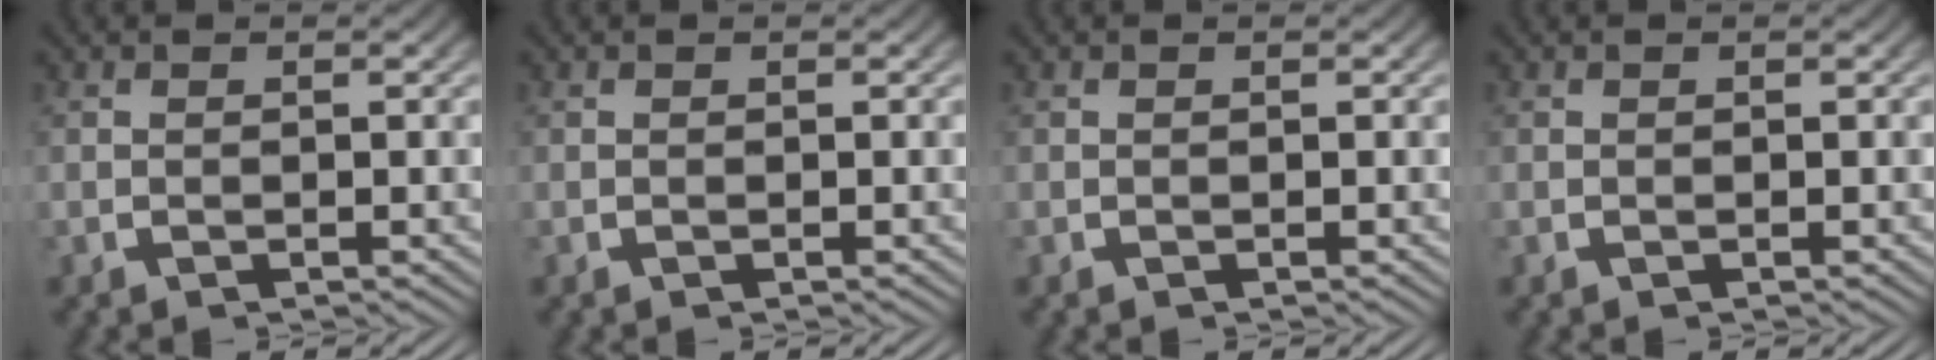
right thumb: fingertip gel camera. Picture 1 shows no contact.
{"total": 0.0}
{"total": 0.0}
{"total": 0.0}